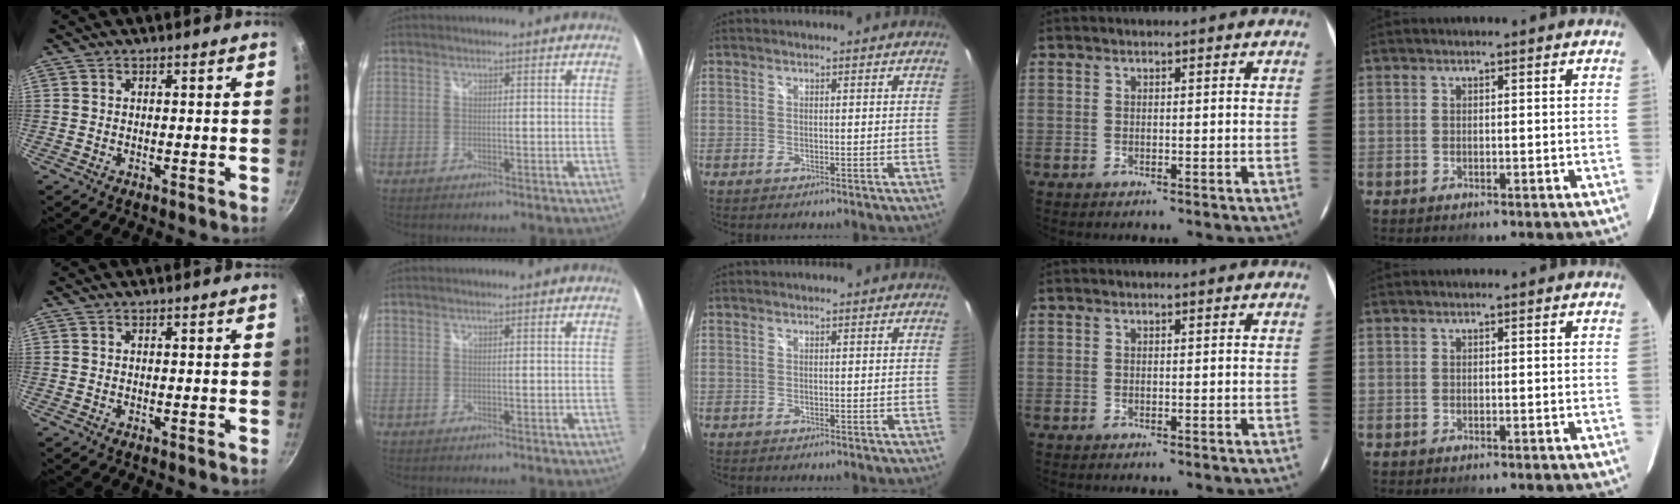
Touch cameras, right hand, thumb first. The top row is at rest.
{}